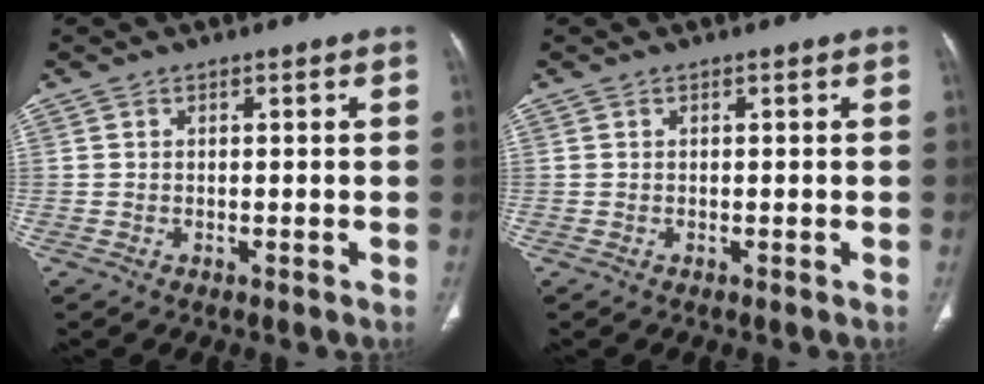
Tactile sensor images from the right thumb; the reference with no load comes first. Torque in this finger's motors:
{"motor_torque": [0.00, 0.00, 0.00, 0.00, 0.00]}